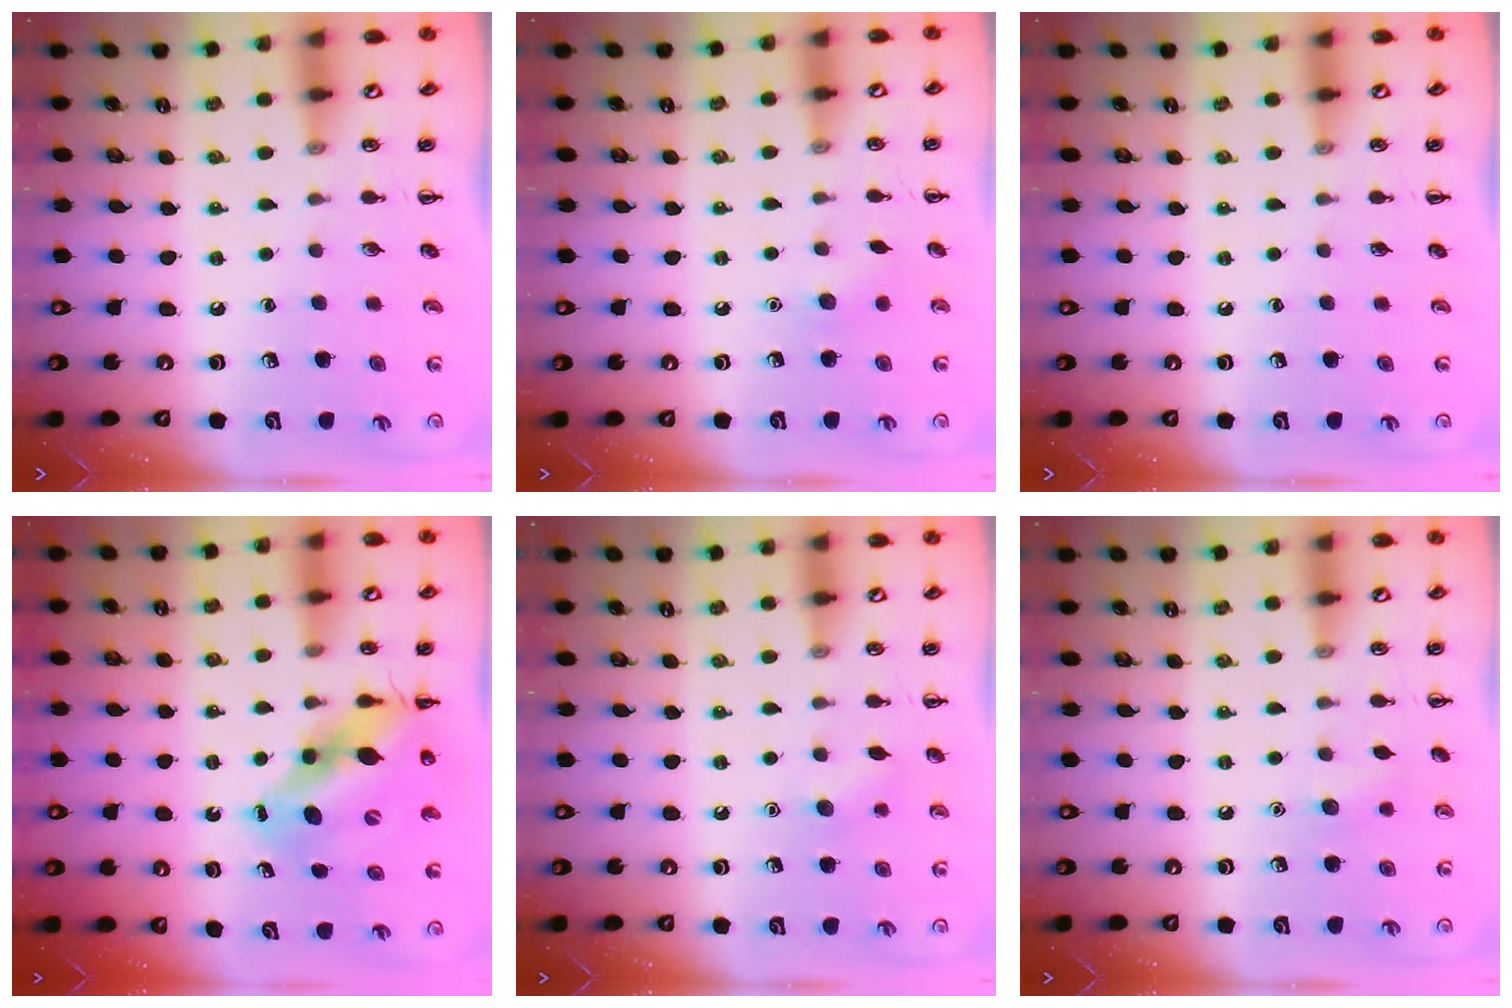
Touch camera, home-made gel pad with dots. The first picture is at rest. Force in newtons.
{"total": 5.3, "press": 5.1, "slide": 1.5}
{"total": 0.0}
{"total": 12.1, "press": 11.6, "slide": 3.3}
{"total": 6.1, "press": 6.0, "slide": 1.4}
{"total": 6.0, "press": 5.8, "slide": 1.6}